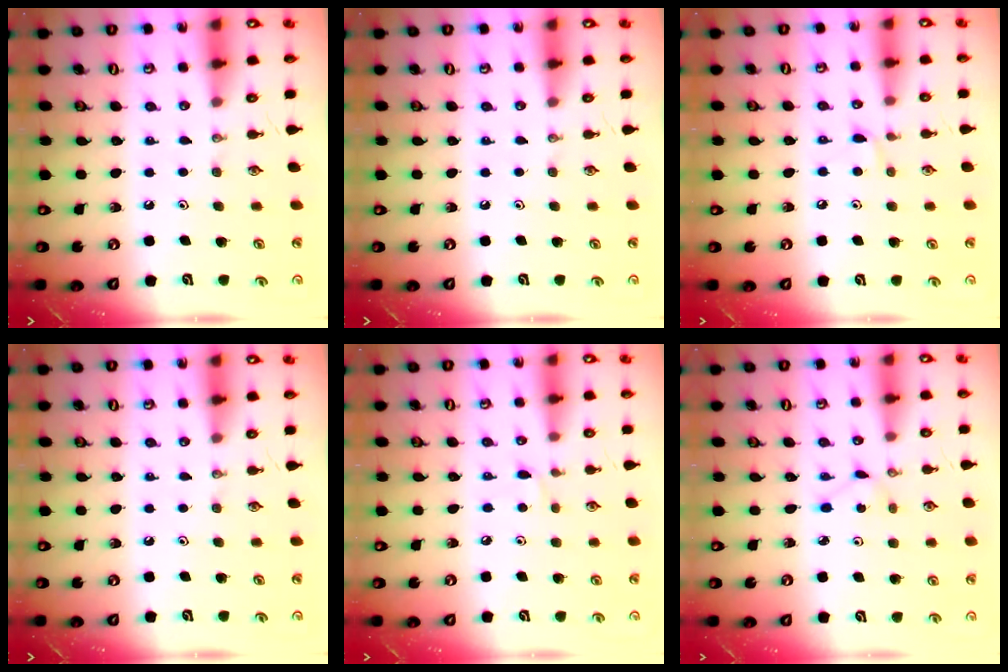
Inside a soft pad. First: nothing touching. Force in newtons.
{"total": 0.0}
{"total": 5.1, "press": 5.1, "slide": 0.5}
{"total": 0.0}
{"total": 4.1, "press": 4.0, "slide": 0.6}
{"total": 2.0, "press": 2.0, "slide": 0.2}